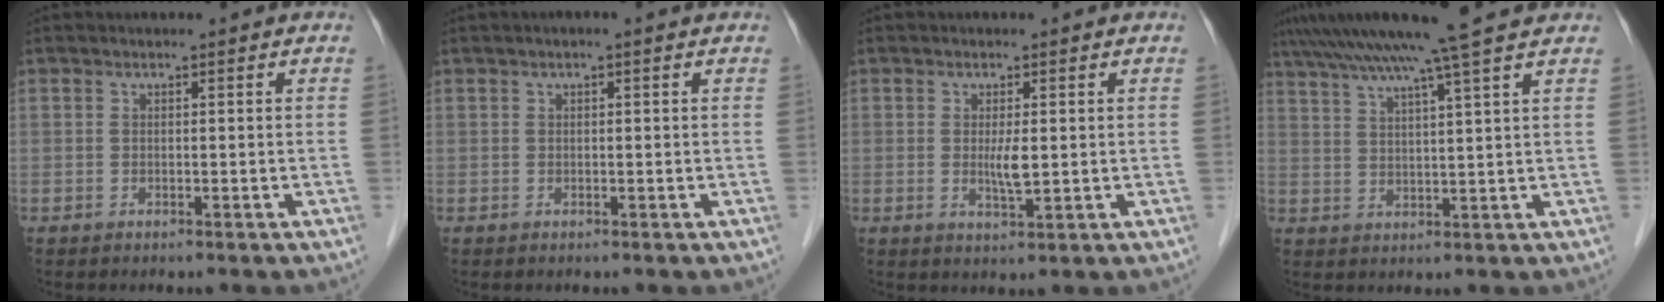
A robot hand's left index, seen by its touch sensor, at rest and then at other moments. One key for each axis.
{"total": 1.0, "fx": 0.4, "fy": 0.1, "fz": 0.9, "tx": -0.019, "ty": 0.008, "tz": 0.003}
{"total": 2.9, "fx": 0.1, "fy": 0.5, "fz": 2.9, "tx": -0.055, "ty": -0.006, "tz": 0.004}
{"total": 12.3, "fx": 10.0, "fy": -1.5, "fz": 7.1, "tx": -0.121, "ty": 0.024, "tz": 0.144}